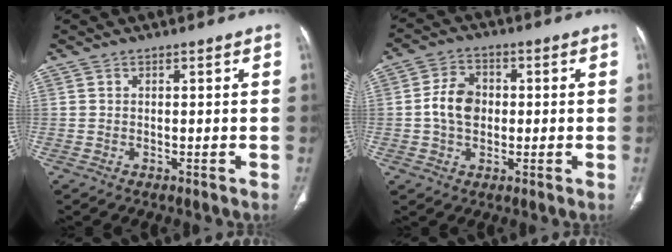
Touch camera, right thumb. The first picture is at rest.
{"total": 7.3, "force": [-0.1, 5.5, 4.9], "torque": [-0.073, 0.012, -0.007]}